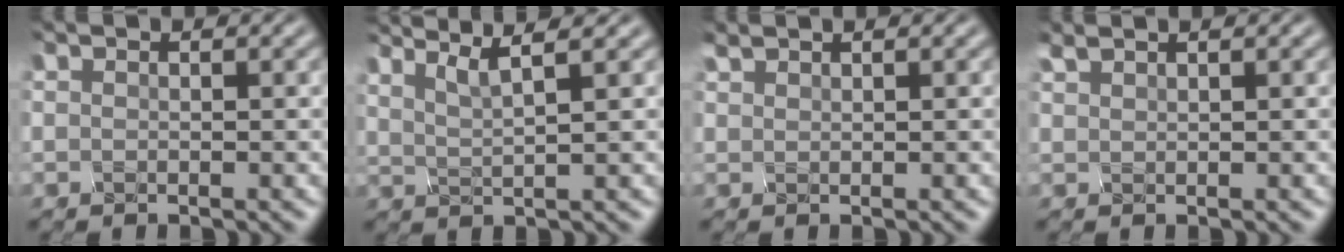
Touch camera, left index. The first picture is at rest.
{"total": 4.4, "force": [3.1, 0.7, 3.0], "torque": [-0.062, 0.019, 0.041]}
{"total": 0.6, "force": [0.5, -0.2, -0.1], "torque": [-0.010, 0.006, 0.021]}
{"total": 0.8, "force": [0.8, -0.1, 0.2], "torque": [-0.016, 0.008, 0.026]}